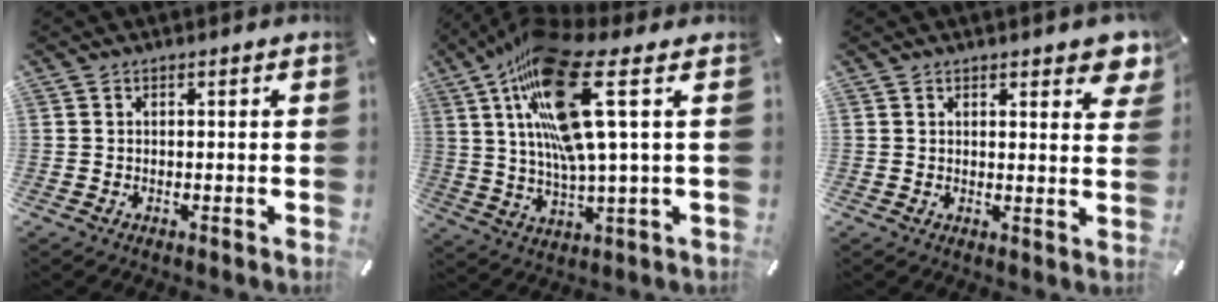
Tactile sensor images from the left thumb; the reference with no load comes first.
{"total": 20.1, "force": [6.9, 4.4, 18.4], "torque": [-0.361, -0.021, 0.102]}
{"total": 4.0, "force": [3.3, 1.1, 1.9], "torque": [-0.014, -0.026, 0.054]}